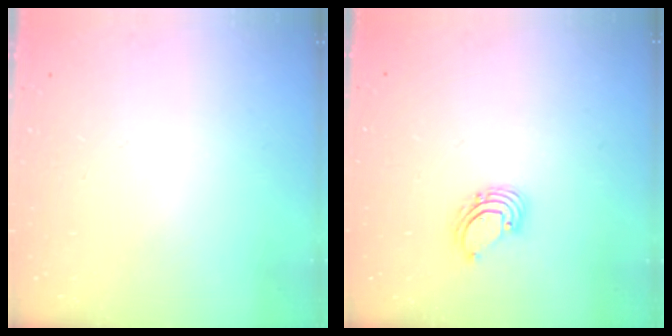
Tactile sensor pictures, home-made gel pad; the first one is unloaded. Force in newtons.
{"total": 3.1, "press": 3.1, "slide": 0.2}